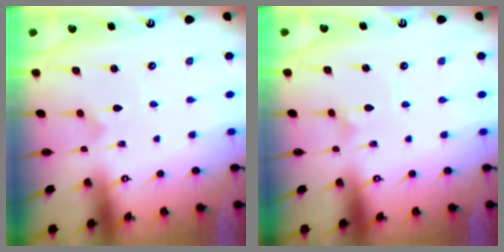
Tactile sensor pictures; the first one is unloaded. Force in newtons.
{"total": 2.7, "press": 2.6, "slide": 0.3}